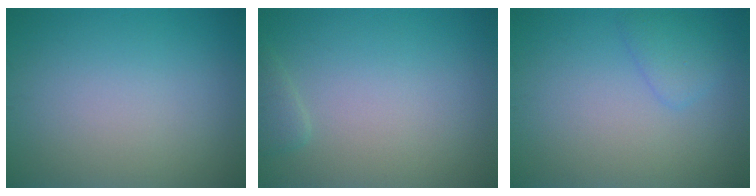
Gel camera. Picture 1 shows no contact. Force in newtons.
{"total": 1.2, "press": 1.2, "slide": 0.1}
{"total": 1.8, "press": 1.8, "slide": 0.1}